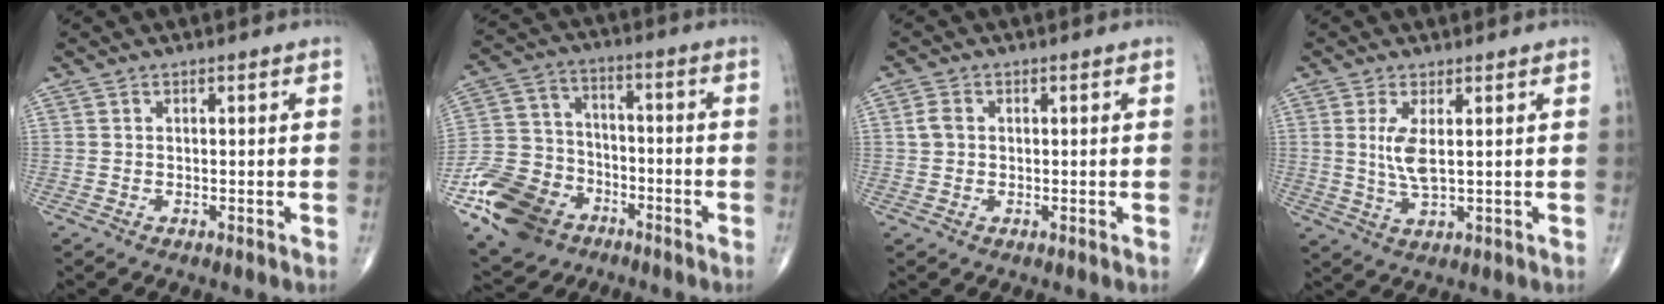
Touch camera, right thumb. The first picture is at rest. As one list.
[{"total": 16.5, "force": [-8.7, 11.9, 7.4], "torque": [-0.128, 0.048, -0.161]}, {"total": 2.3, "force": [0.3, 1.8, 1.4], "torque": [-0.025, 0.007, 0.004]}, {"total": 5.0, "force": [1.0, 1.4, 4.7], "torque": [-0.107, -0.015, 0.027]}]